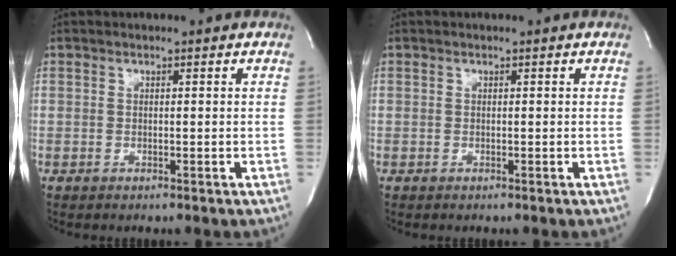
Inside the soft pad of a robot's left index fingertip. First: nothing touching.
{"total": 0.0}